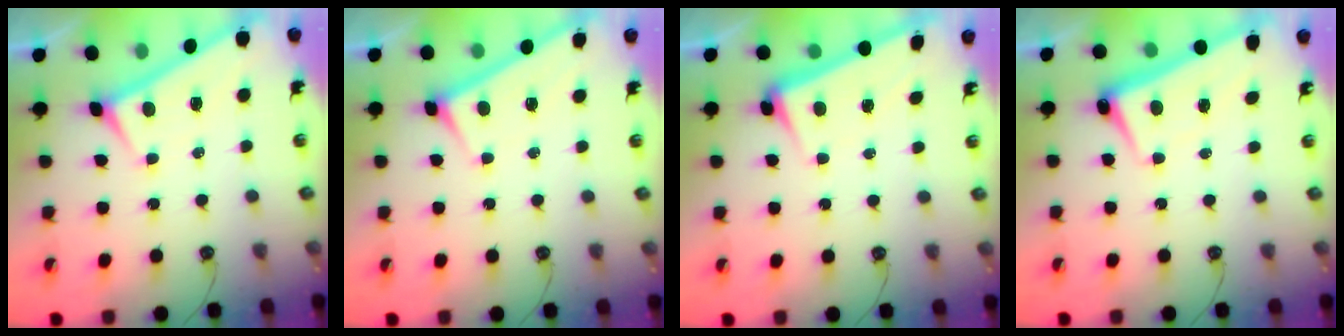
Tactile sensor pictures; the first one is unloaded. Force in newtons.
{"total": 3.4, "press": 3.4, "slide": 0.4}
{"total": 3.5, "press": 3.3, "slide": 1.1}
{"total": 2.6, "press": 2.6, "slide": 0.3}